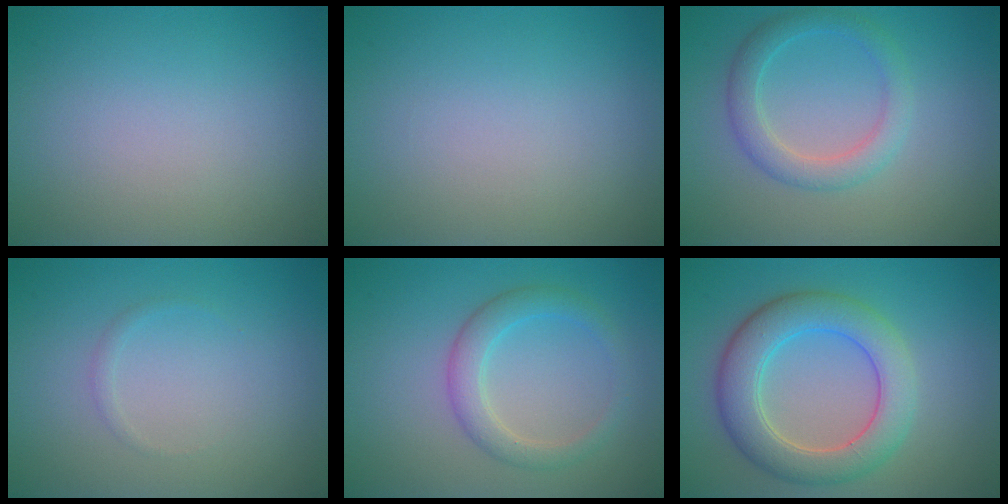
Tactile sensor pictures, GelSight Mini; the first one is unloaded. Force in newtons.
{"total": 0.0}
{"total": 3.0, "press": 3.0, "slide": 0.0}
{"total": 0.6, "press": 0.6, "slide": 0.1}
{"total": 3.1, "press": 3.1, "slide": 0.2}
{"total": 6.1, "press": 6.1, "slide": 0.3}